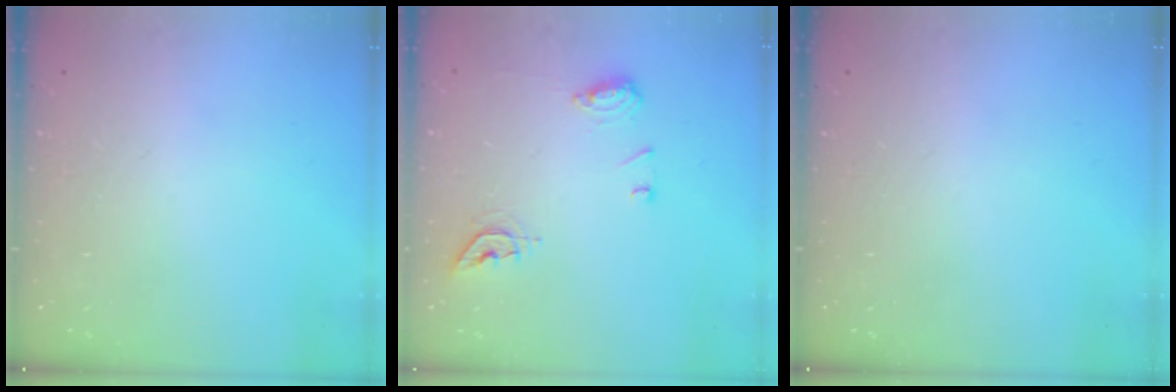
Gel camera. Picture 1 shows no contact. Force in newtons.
{"total": 9.0, "press": 8.9, "slide": 0.9}
{"total": 0.0}